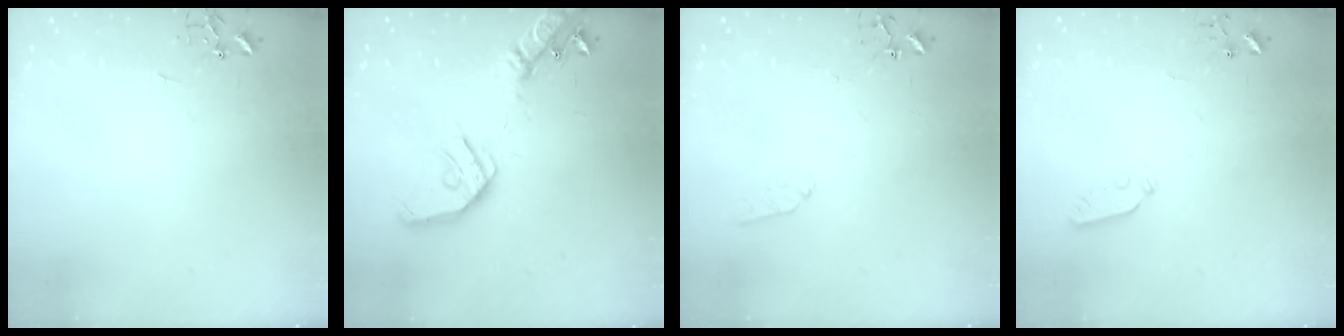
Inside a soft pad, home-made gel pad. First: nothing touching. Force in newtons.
{"total": 18.8, "press": 18.6, "slide": 3.0}
{"total": 6.6, "press": 6.5, "slide": 0.6}
{"total": 3.6, "press": 3.6, "slide": 0.6}